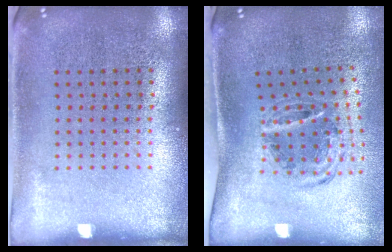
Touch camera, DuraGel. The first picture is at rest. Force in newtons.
{"total": 1.2, "press": 1.0, "slide": 0.5}